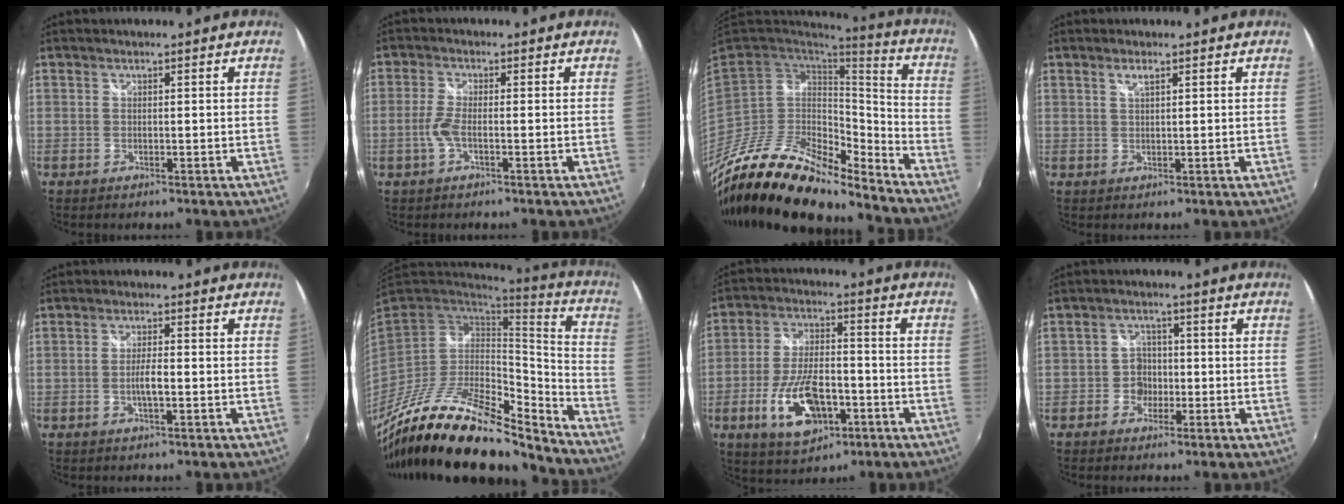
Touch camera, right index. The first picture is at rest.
{"total": 3.4, "force": [-1.2, 0.8, 3.1], "torque": [-0.074, 0.001, -0.026]}
{"total": 24.2, "force": [-19.9, 7.4, 11.5], "torque": [-0.218, -0.029, -0.355]}
{"total": 1.5, "force": [0.8, 0.3, 1.2], "torque": [-0.021, 0.001, 0.014]}
{"total": 2.9, "force": [-0.7, 0.5, 2.7], "torque": [-0.053, 0.001, -0.013]}
{"total": 28.0, "force": [-22.4, 8.5, 14.6], "torque": [-0.264, -0.025, -0.378]}
{"total": 13.5, "force": [-5.3, 6.6, 10.5], "torque": [-0.215, -0.002, -0.083]}
{"total": 3.7, "force": [-1.5, 3.3, 0.5], "torque": [-0.005, 0.014, -0.028]}